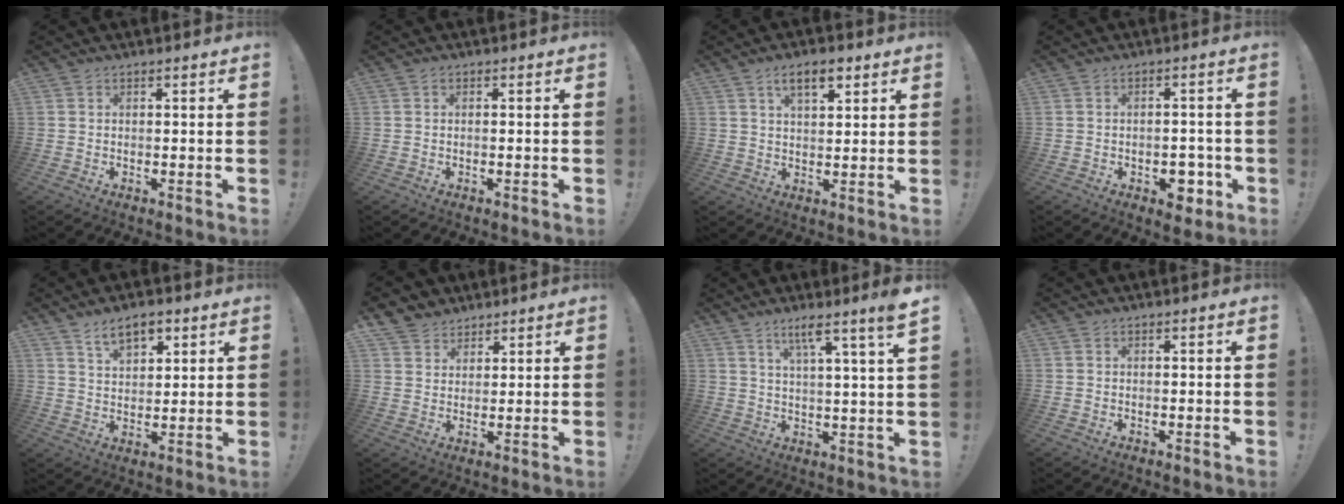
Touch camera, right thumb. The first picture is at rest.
{"total": 0.8, "force": [-0.5, 0.3, 0.6], "torque": [-0.020, 0.005, -0.007]}
{"total": 7.0, "force": [3.9, 3.2, 4.9], "torque": [-0.078, -0.005, 0.067]}
{"total": 7.1, "force": [-2.7, 4.7, 4.6], "torque": [-0.033, 0.015, -0.043]}
{"total": 8.1, "force": [5.0, 4.4, 4.6], "torque": [-0.078, -0.011, 0.091]}
{"total": 5.6, "force": [4.2, 3.7, 0.1], "torque": [-0.005, -0.032, 0.084]}
{"total": 8.3, "force": [4.9, -0.5, 6.7], "torque": [-0.103, -0.028, 0.072]}
{"total": 0.0}